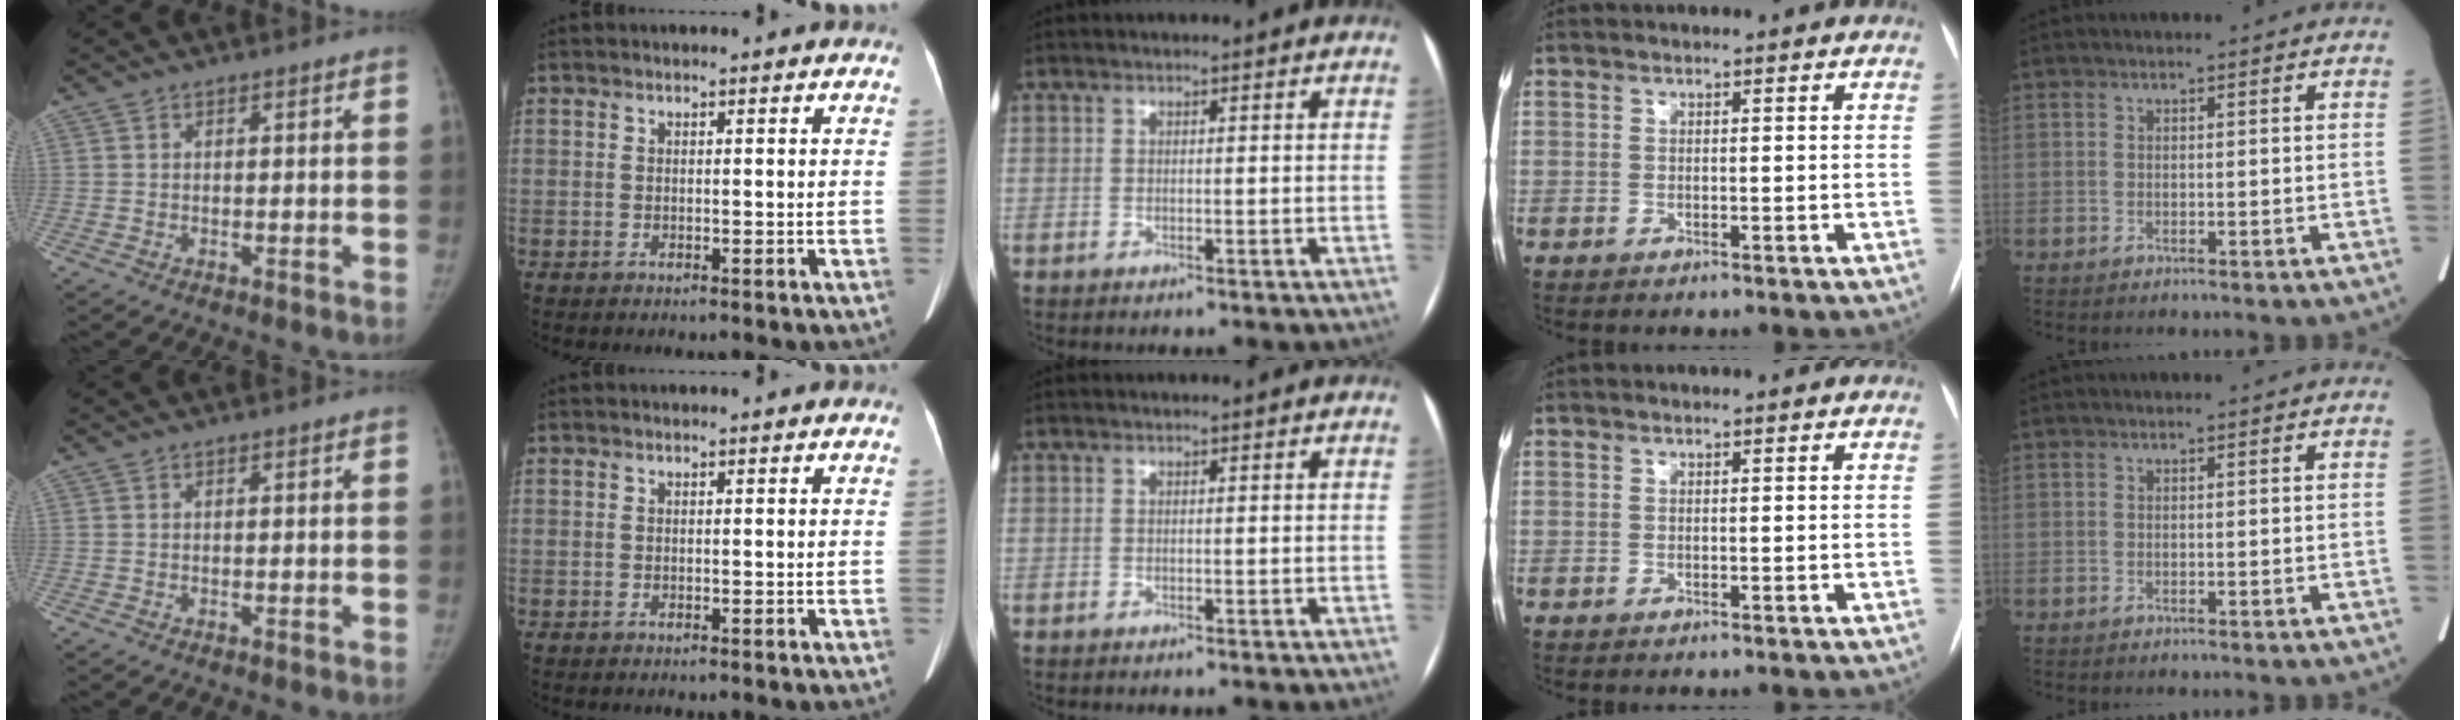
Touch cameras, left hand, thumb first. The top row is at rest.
{}